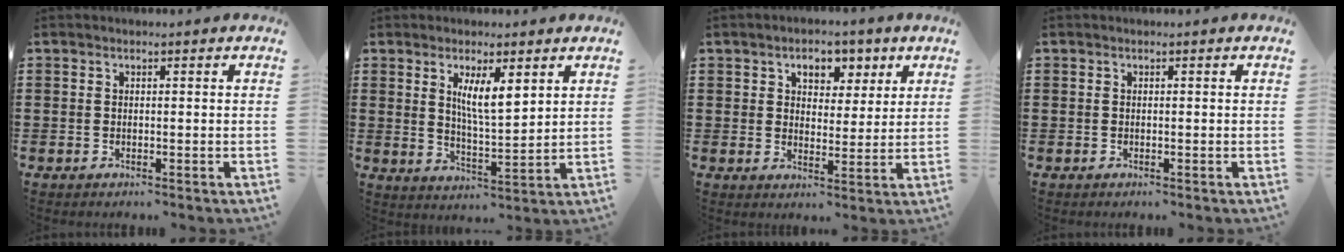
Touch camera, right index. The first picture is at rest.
{"total": 5.9, "force": [2.7, 1.4, 5.0], "torque": [-0.098, -0.001, 0.044]}
{"total": 4.9, "force": [2.8, 3.3, 2.4], "torque": [-0.041, 0.004, 0.042]}
{"total": 0.0}